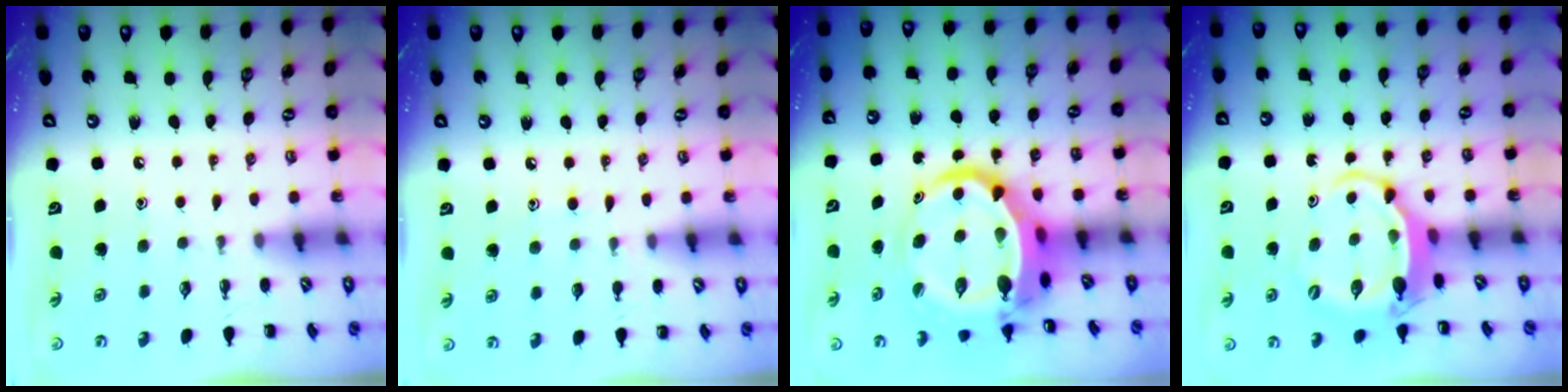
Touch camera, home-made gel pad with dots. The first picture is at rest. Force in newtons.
{"total": 5.3, "press": 5.0, "slide": 1.9}
{"total": 13.3, "press": 12.9, "slide": 3.2}
{"total": 5.9, "press": 5.8, "slide": 1.2}